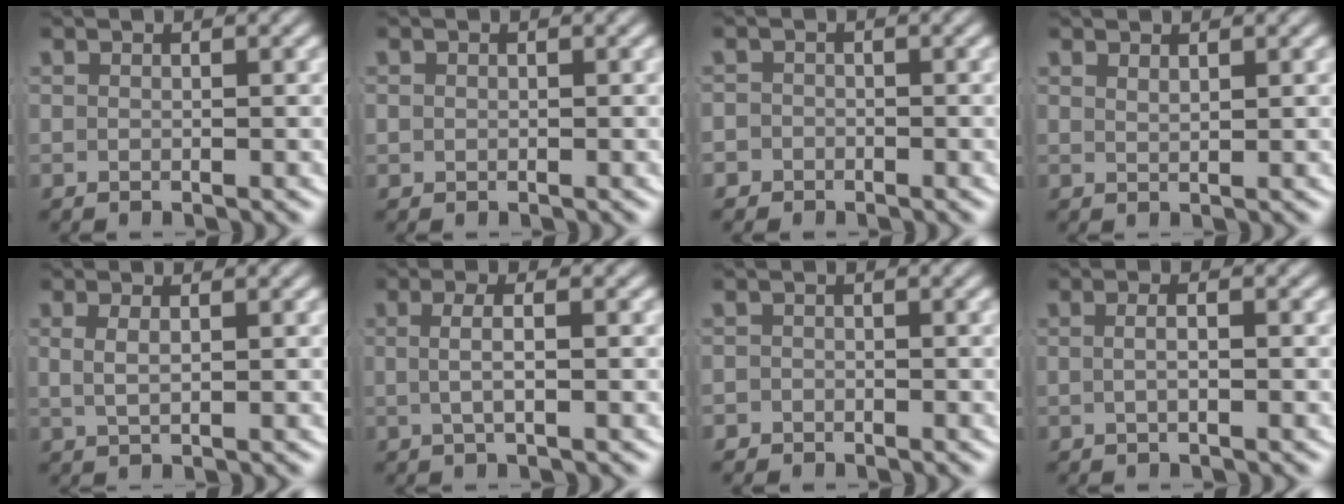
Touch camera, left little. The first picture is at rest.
{"total": 0.6, "force": [0.1, 0.6, 0.2], "torque": [-0.010, -0.006, 0.005]}
{"total": 2.6, "force": [-1.3, 2.2, -0.1], "torque": [-0.003, -0.008, -0.026]}
{"total": 0.9, "force": [0.9, -0.2, 0.2], "torque": [-0.003, -0.004, 0.022]}
{"total": 1.7, "force": [0.6, 0.8, 1.4], "torque": [-0.026, -0.002, 0.018]}
{"total": 2.2, "force": [0.0, 0.3, 2.2], "torque": [-0.039, 0.000, 0.002]}
{"total": 1.6, "force": [-1.0, 1.2, -0.3], "torque": [0.005, -0.009, -0.017]}
{"total": 1.4, "force": [-0.4, 0.3, 1.3], "torque": [-0.021, -0.001, -0.007]}